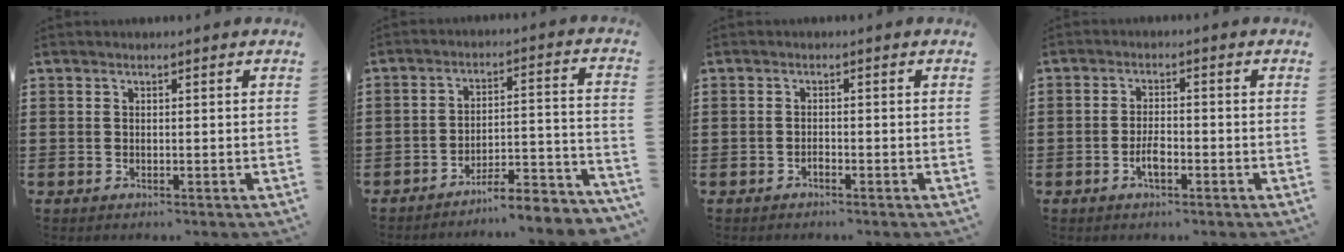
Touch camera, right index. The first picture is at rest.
{"total": 5.6, "force": [-5.4, -0.1, 1.7], "torque": [-0.028, -0.008, -0.105]}
{"total": 0.8, "force": [-0.7, 0.2, 0.3], "torque": [-0.010, -0.001, -0.014]}
{"total": 3.1, "force": [-1.3, 1.2, 2.5], "torque": [-0.054, 0.002, -0.025]}